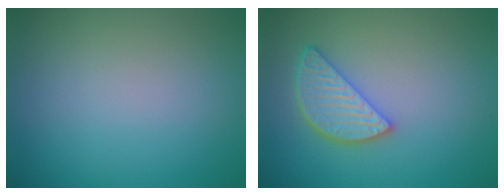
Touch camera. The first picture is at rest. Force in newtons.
{"total": 3.7, "press": 3.2, "slide": 1.9}